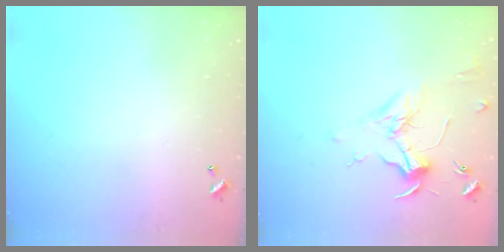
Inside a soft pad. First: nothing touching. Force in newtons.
{"total": 1.9, "press": 1.7, "slide": 0.8}